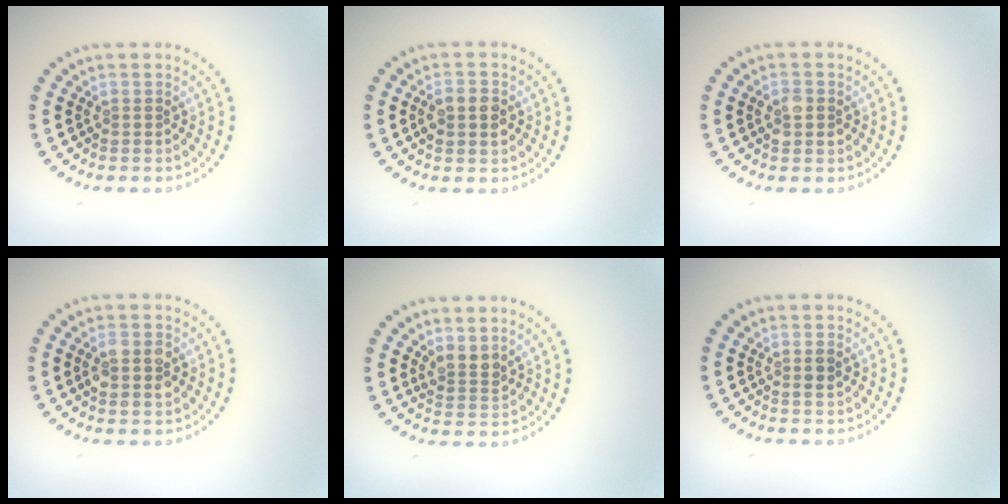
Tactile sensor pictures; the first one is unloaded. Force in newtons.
{"total": 2.3, "press": 2.3, "slide": 0.0}
{"total": 2.3, "press": 2.3, "slide": 0.1}
{"total": 2.9, "press": 2.8, "slide": 0.3}
{"total": 2.1, "press": 1.7, "slide": 1.2}
{"total": 1.1, "press": 1.1, "slide": 0.3}